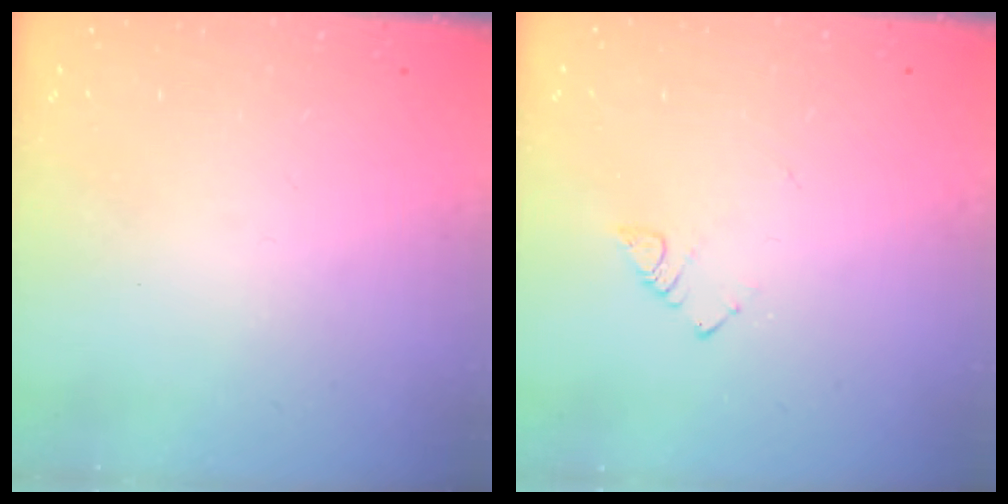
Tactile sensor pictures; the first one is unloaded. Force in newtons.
{"total": 2.7, "press": 2.7, "slide": 0.4}